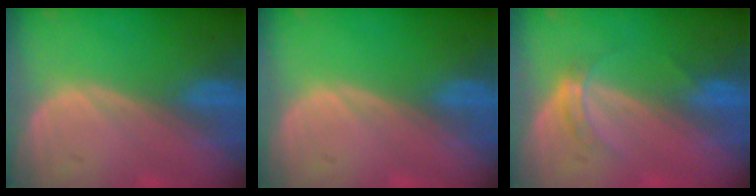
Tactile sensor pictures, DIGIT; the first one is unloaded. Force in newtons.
{"total": 0.0}
{"total": 2.8, "press": 2.5, "slide": 1.3}